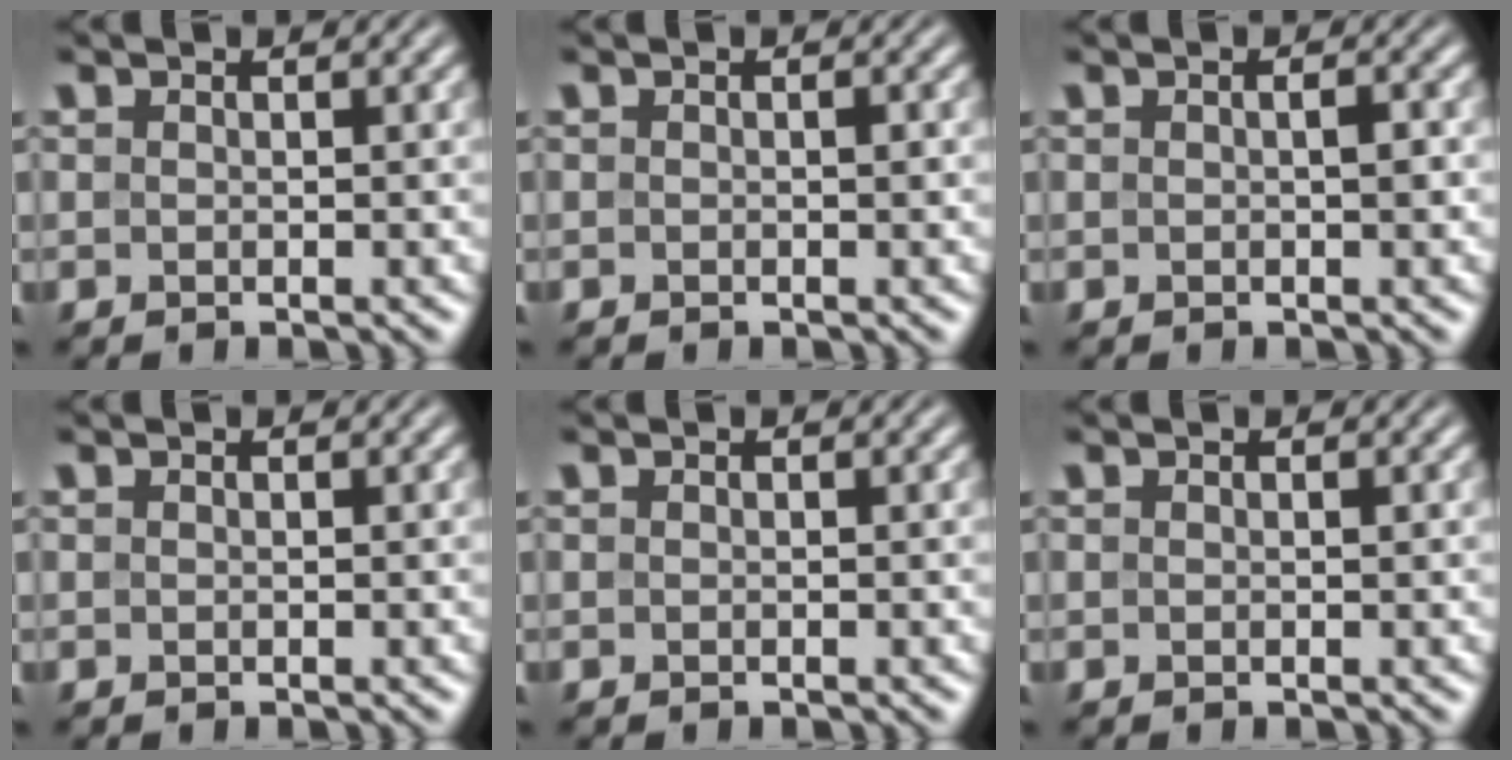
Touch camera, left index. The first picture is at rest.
{"total": 0.5, "force": [0.0, 0.3, 0.4], "torque": [-0.007, 0.000, 0.000]}
{"total": 1.1, "force": [0.0, 0.4, 1.1], "torque": [-0.020, 0.003, 0.003]}
{"total": 0.0}
{"total": 0.0}
{"total": 0.0}